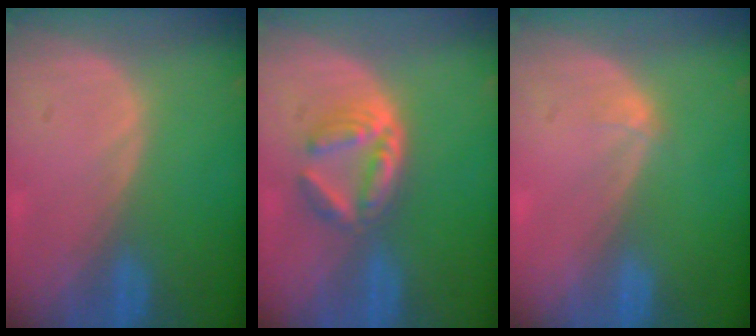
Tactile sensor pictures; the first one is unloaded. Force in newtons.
{"total": 6.3, "press": 5.4, "slide": 3.2}
{"total": 0.7, "press": 0.7, "slide": 0.1}